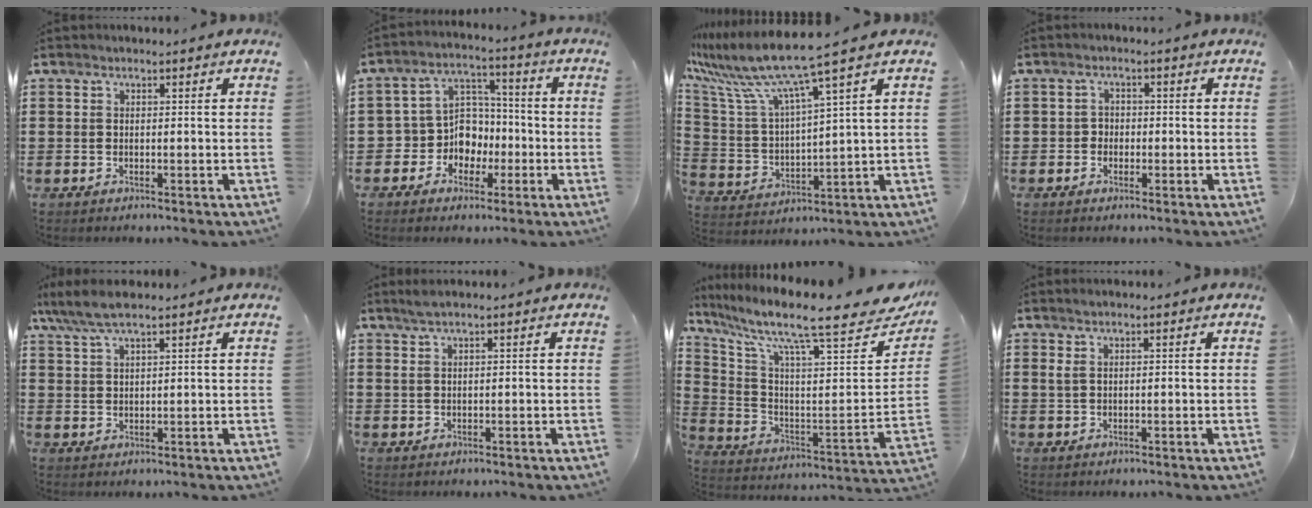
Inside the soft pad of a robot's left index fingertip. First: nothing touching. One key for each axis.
{"total": 7.1, "fx": -1.4, "fy": 6.7, "fz": 1.8, "tx": -0.065, "ty": -0.003, "tz": -0.025}
{"total": 9.5, "fx": 7.3, "fy": -0.4, "fz": 6.1, "tx": -0.156, "ty": -0.050, "tz": 0.115}
{"total": 1.6, "fx": -0.6, "fy": 1.4, "fz": 0.4, "tx": -0.012, "ty": 0.005, "tz": -0.016}
{"total": 5.2, "fx": 3.9, "fy": 0.8, "fz": 3.3, "tx": -0.072, "ty": -0.002, "tz": 0.072}
{"total": 1.7, "fx": 0.9, "fy": 0.1, "fz": 1.4, "tx": -0.028, "ty": 0.000, "tz": 0.016}
{"total": 11.2, "fx": 9.0, "fy": 1.1, "fz": 6.6, "tx": -0.144, "ty": -0.084, "tz": 0.139}
{"total": 1.1, "fx": 0.4, "fy": 0.2, "fz": 1.0, "tx": -0.021, "ty": 0.000, "tz": 0.008}